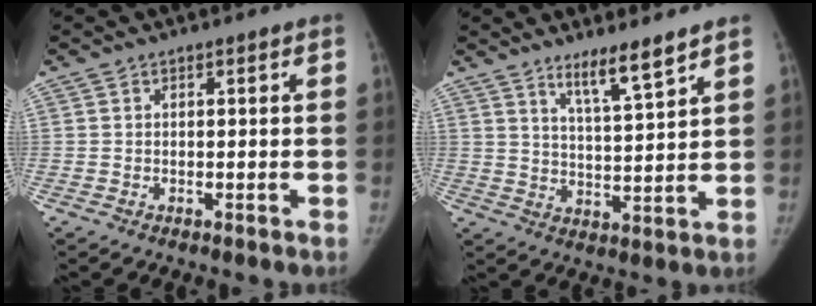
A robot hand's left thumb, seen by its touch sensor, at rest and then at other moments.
{"total": 6.8, "force": [5.2, 0.2, 4.4], "torque": [-0.075, -0.048, 0.094]}